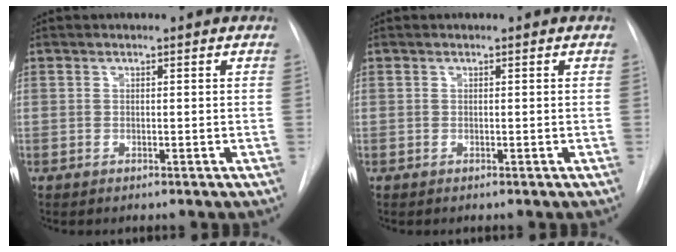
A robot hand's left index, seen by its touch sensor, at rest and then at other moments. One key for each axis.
{"total": 0.0}